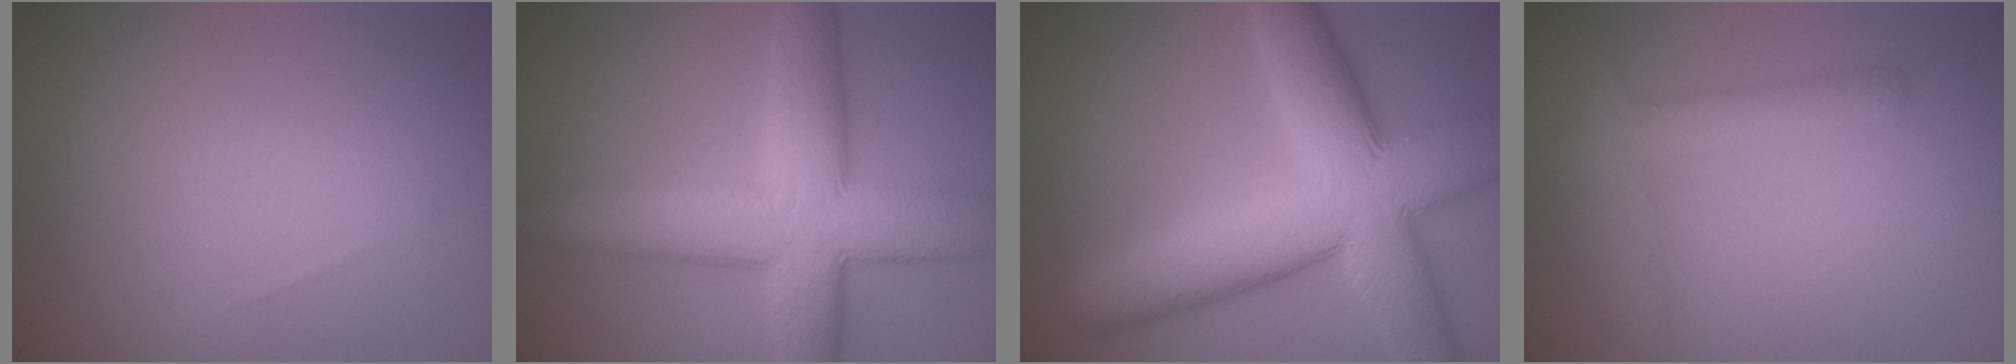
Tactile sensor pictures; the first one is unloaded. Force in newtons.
{"total": 10.3, "press": 10.3, "slide": 0.3}
{"total": 11.6, "press": 11.6, "slide": 0.5}
{"total": 2.7, "press": 2.7, "slide": 0.1}